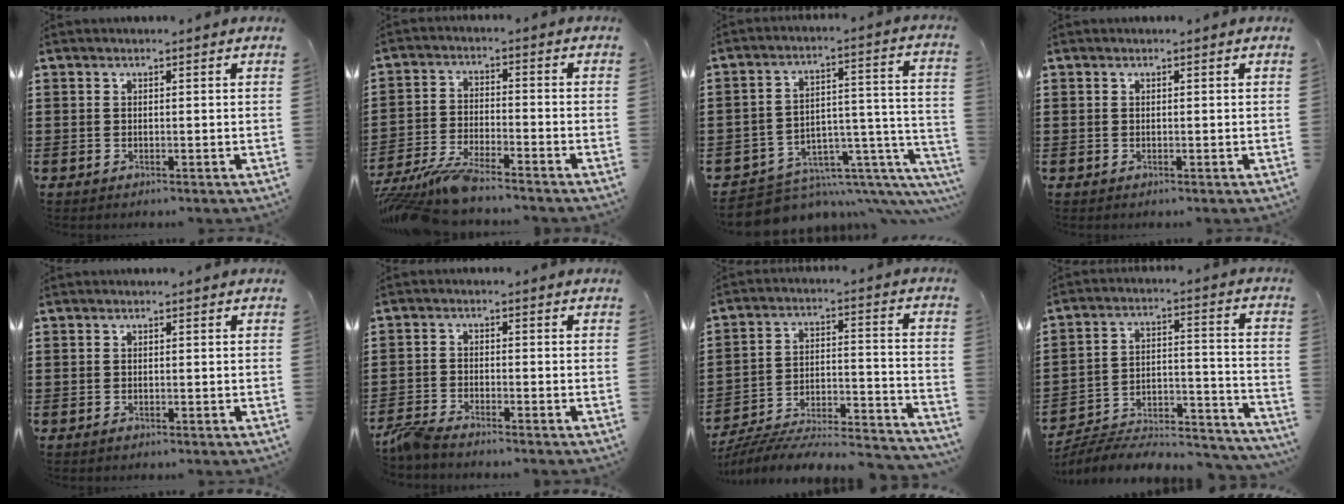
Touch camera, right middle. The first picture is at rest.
{"total": 6.7, "force": [-6.0, 0.6, 2.8], "torque": [-0.077, -0.012, -0.119]}
{"total": 6.5, "force": [-5.4, 3.1, 2.0], "torque": [-0.031, -0.004, -0.091]}
{"total": 0.0}
{"total": 0.0}
{"total": 3.2, "force": [-3.0, 0.1, 1.2], "torque": [-0.044, -0.006, -0.065]}
{"total": 5.7, "force": [-5.5, 0.4, 1.5], "torque": [-0.025, -0.006, -0.112]}
{"total": 5.2, "force": [-5.0, 1.0, 0.9], "torque": [-0.012, -0.002, -0.102]}